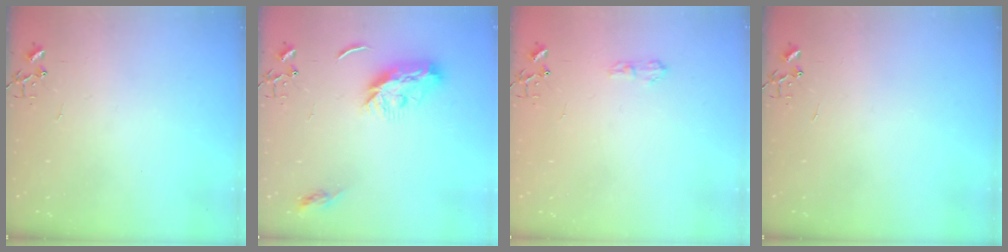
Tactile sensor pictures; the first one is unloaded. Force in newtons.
{"total": 9.6, "press": 9.6, "slide": 0.0}
{"total": 5.8, "press": 5.8, "slide": 0.8}
{"total": 0.0}